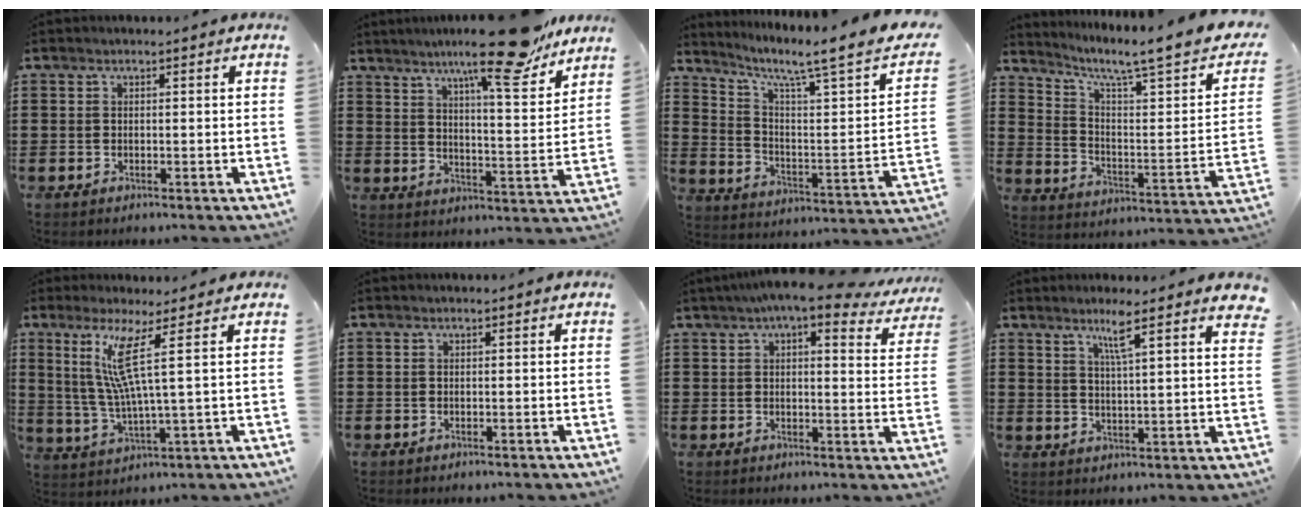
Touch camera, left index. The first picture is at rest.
{"total": 13.6, "force": [11.0, 1.0, 8.0], "torque": [-0.131, -0.060, 0.176]}
{"total": 5.8, "force": [3.8, -0.2, 4.3], "torque": [-0.091, -0.040, 0.050]}
{"total": 6.8, "force": [5.1, 0.1, 4.6], "torque": [-0.094, -0.043, 0.070]}
{"total": 9.9, "force": [3.8, 0.0, 9.2], "torque": [-0.207, -0.013, 0.055]}
{"total": 0.0}
{"total": 6.7, "force": [5.2, 0.4, 4.3], "torque": [-0.084, -0.017, 0.088]}
{"total": 6.2, "force": [4.6, -0.5, 4.1], "torque": [-0.077, -0.016, 0.073]}